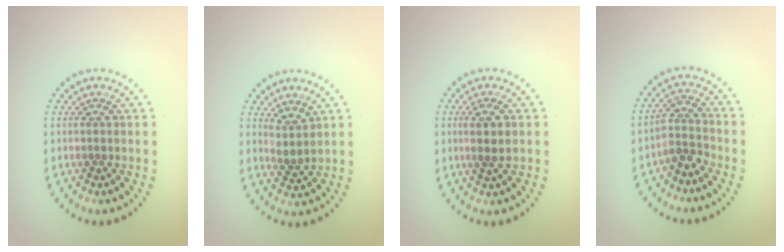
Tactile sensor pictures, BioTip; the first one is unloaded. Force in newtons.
{"total": 1.9, "press": 1.3, "slide": 1.4}
{"total": 2.3, "press": 2.1, "slide": 0.9}
{"total": 2.7, "press": 2.0, "slide": 1.9}